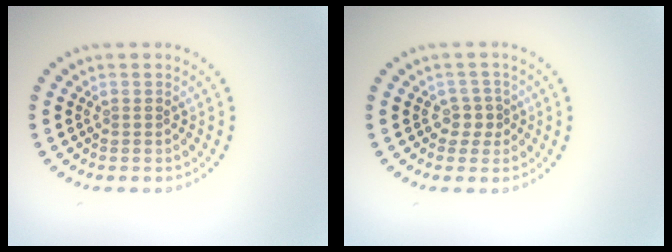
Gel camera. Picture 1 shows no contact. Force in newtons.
{"total": 1.6, "press": 1.4, "slide": 0.9}